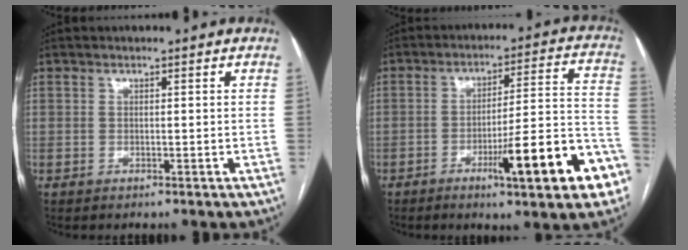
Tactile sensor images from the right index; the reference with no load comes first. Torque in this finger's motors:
{"motor_torque": [1.64, -0.49, 0.48, 0.11]}